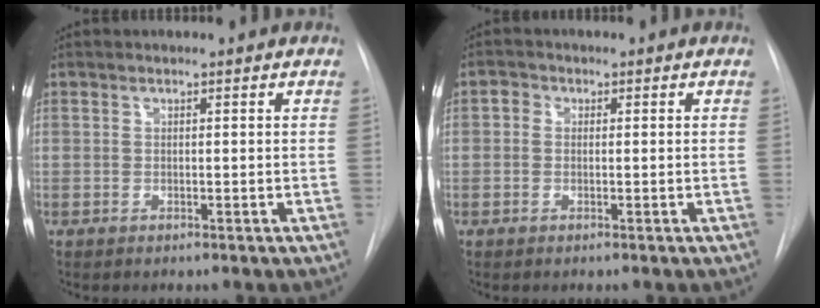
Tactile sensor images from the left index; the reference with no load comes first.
{"total": 1.3, "force": [0.1, 1.2, 0.6], "torque": [-0.009, 0.008, -0.003]}